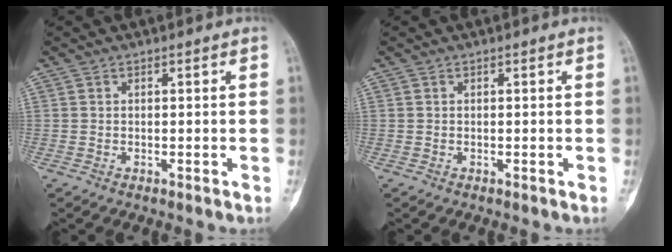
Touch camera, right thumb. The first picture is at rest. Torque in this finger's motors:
{"motor_torque": [0.00, 0.00, 0.07, 0.00, 0.02]}